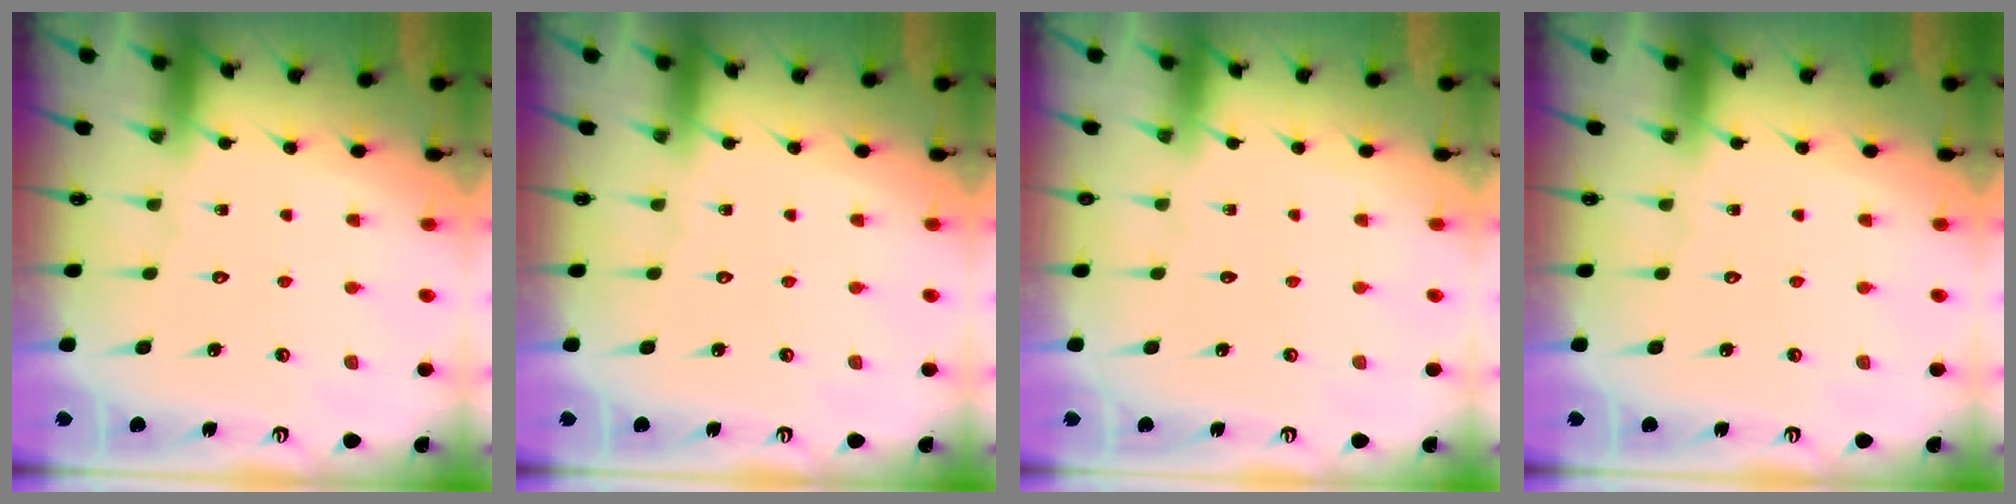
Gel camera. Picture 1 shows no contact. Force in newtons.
{"total": 0.0}
{"total": 0.0}
{"total": 0.0}